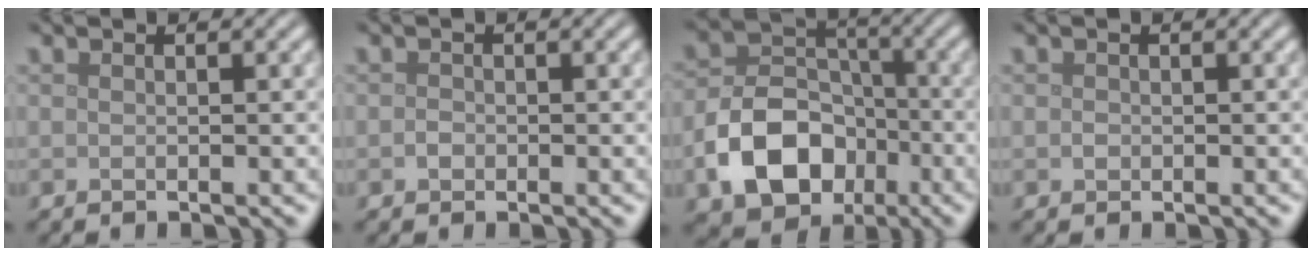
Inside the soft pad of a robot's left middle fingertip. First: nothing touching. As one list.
[{"total": 0.8, "force": [-0.3, 0.7, 0.3], "torque": [-0.007, -0.001, -0.009]}, {"total": 8.8, "force": [-3.5, 6.4, 4.9], "torque": [-0.089, -0.006, -0.066]}, {"total": 0.6, "force": [-0.1, 0.5, 0.2], "torque": [-0.004, -0.002, -0.003]}]